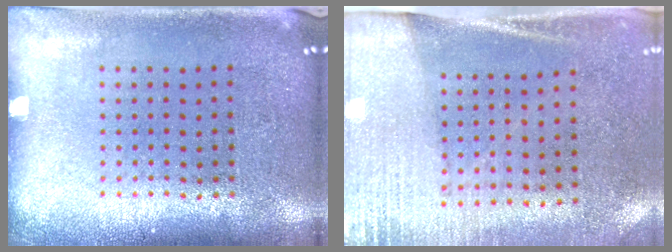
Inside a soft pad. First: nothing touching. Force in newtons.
{"total": 2.7, "press": 2.4, "slide": 1.3}